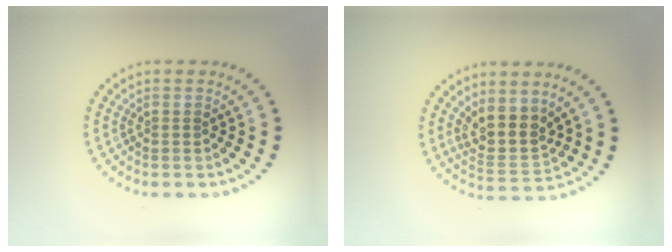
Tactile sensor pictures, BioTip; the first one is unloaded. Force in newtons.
{"total": 3.6, "press": 3.0, "slide": 2.0}